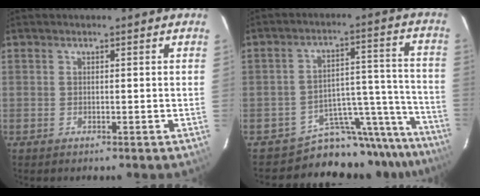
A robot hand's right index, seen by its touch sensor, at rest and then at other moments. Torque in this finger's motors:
{"motor_torque": [0.29, -0.44, 0.18, -0.01]}